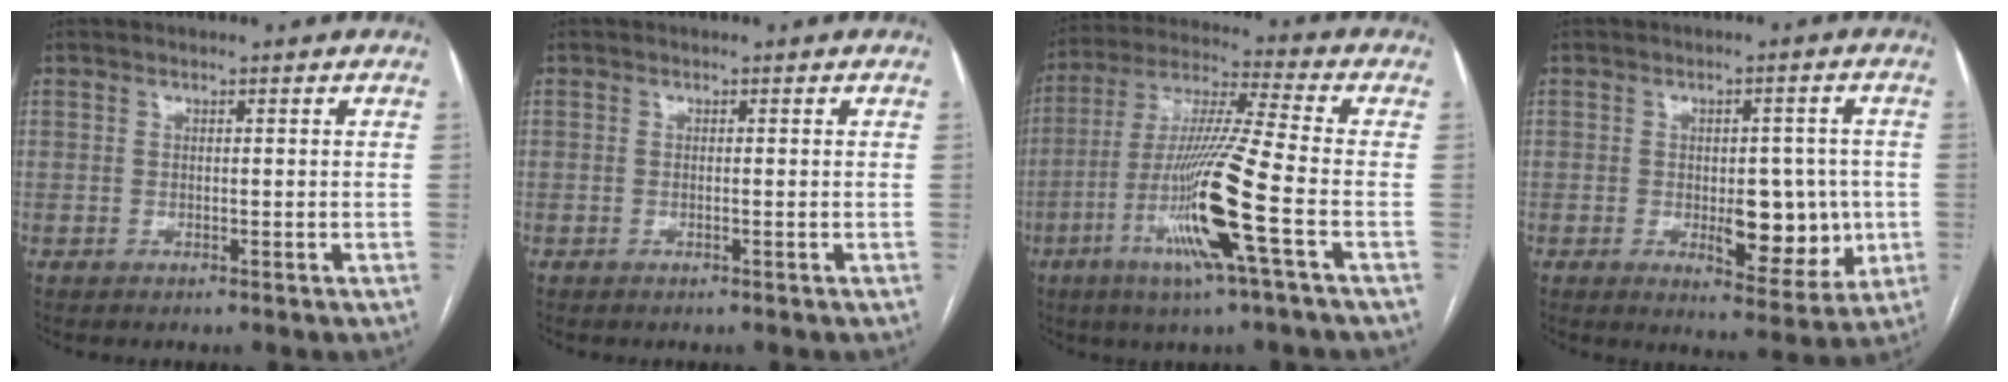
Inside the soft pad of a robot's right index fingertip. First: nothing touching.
{"total": 0.0}
{"total": 15.9, "force": [-5.5, -0.9, 14.9], "torque": [-0.301, -0.017, -0.109]}
{"total": 9.6, "force": [-1.3, 4.5, 8.4], "torque": [-0.096, 0.003, -0.008]}